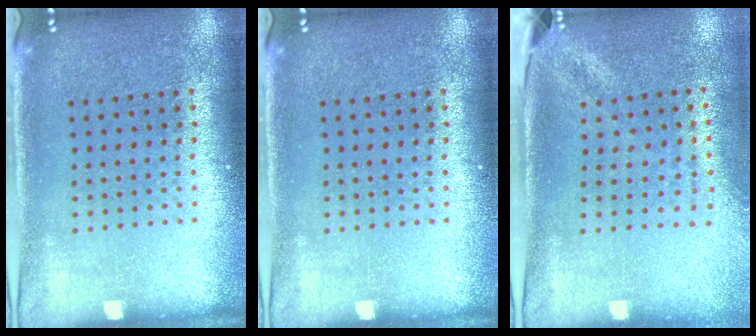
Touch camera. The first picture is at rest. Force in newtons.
{"total": 0.0}
{"total": 1.8, "press": 1.4, "slide": 1.2}